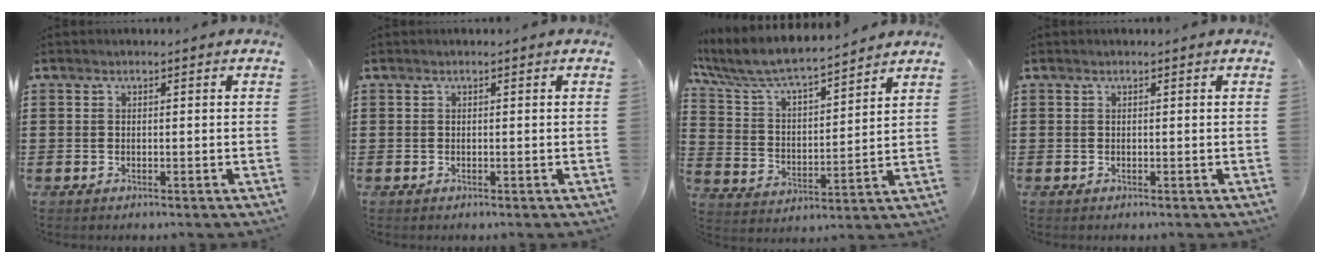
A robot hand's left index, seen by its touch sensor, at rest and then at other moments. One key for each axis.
{"total": 0.0}
{"total": 7.1, "fx": 6.5, "fy": 1.1, "fz": 2.8, "tx": -0.084, "ty": -0.040, "tz": 0.108}
{"total": 0.0}